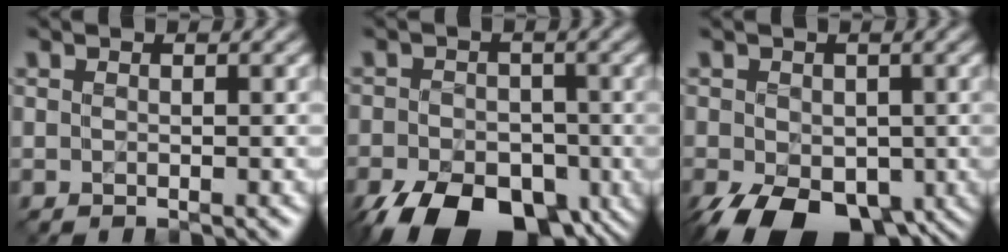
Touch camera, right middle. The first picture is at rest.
{"total": 11.5, "force": [-6.8, 6.7, 6.6], "torque": [-0.101, -0.039, -0.111]}
{"total": 10.1, "force": [-4.6, 6.2, 6.6], "torque": [-0.115, -0.040, -0.070]}